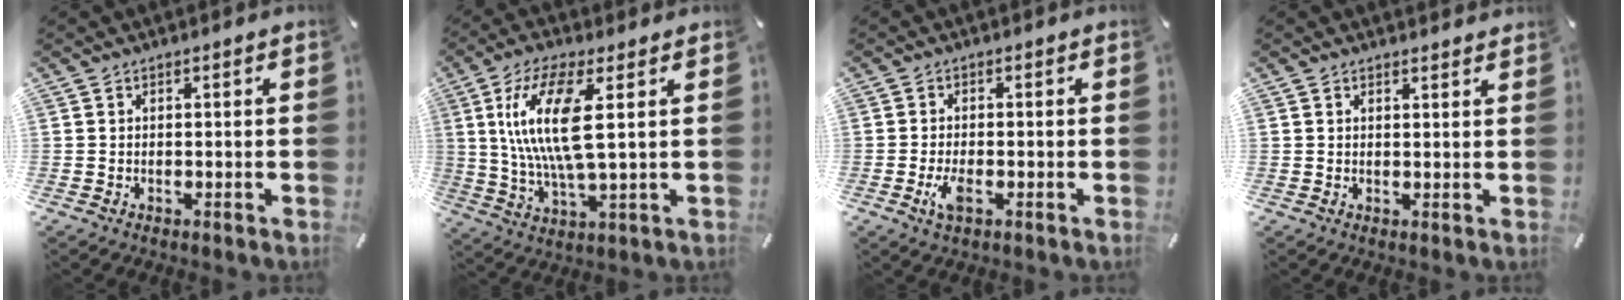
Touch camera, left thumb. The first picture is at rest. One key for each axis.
{"total": 14.7, "fx": 3.4, "fy": 4.1, "fz": 13.7, "tx": -0.286, "ty": -0.007, "tz": 0.054}
{"total": 3.8, "fx": -1.3, "fy": 1.7, "fz": 3.2, "tx": -0.072, "ty": -0.001, "tz": -0.027}
{"total": 1.4, "fx": 1.1, "fy": 0.8, "fz": -0.1, "tx": 0.010, "ty": -0.004, "tz": 0.020}